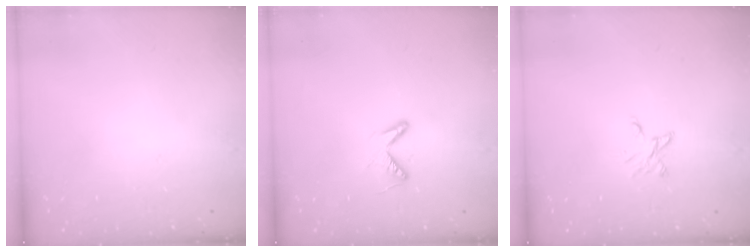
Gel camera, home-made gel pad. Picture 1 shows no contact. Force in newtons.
{"total": 4.6, "press": 4.6, "slide": 0.7}
{"total": 3.5, "press": 3.5, "slide": 0.3}